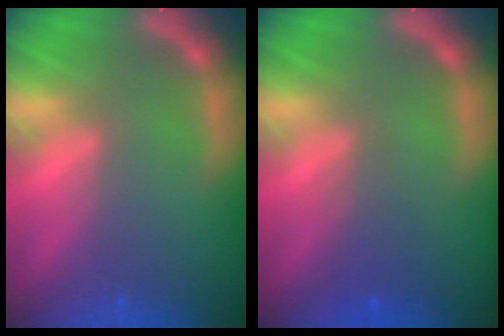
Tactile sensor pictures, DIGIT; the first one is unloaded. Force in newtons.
{"total": 2.0}